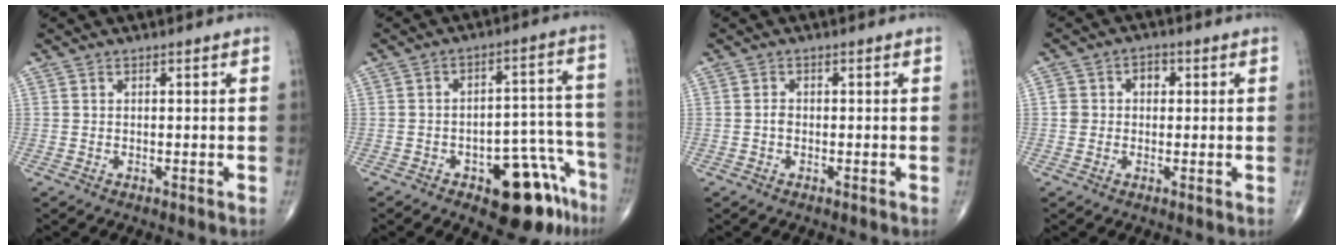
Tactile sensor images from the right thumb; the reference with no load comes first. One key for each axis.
{"total": 14.0, "fx": -8.2, "fy": 5.8, "fz": 9.8, "tx": -0.077, "ty": 0.074, "tz": -0.106}
{"total": 1.0, "fx": -0.3, "fy": 0.7, "fz": 0.6, "tx": -0.008, "ty": 0.002, "tz": -0.008}
{"total": 4.3, "fx": 0.6, "fy": 3.7, "fz": 2.2, "tx": -0.014, "ty": 0.014, "tz": 0.007}